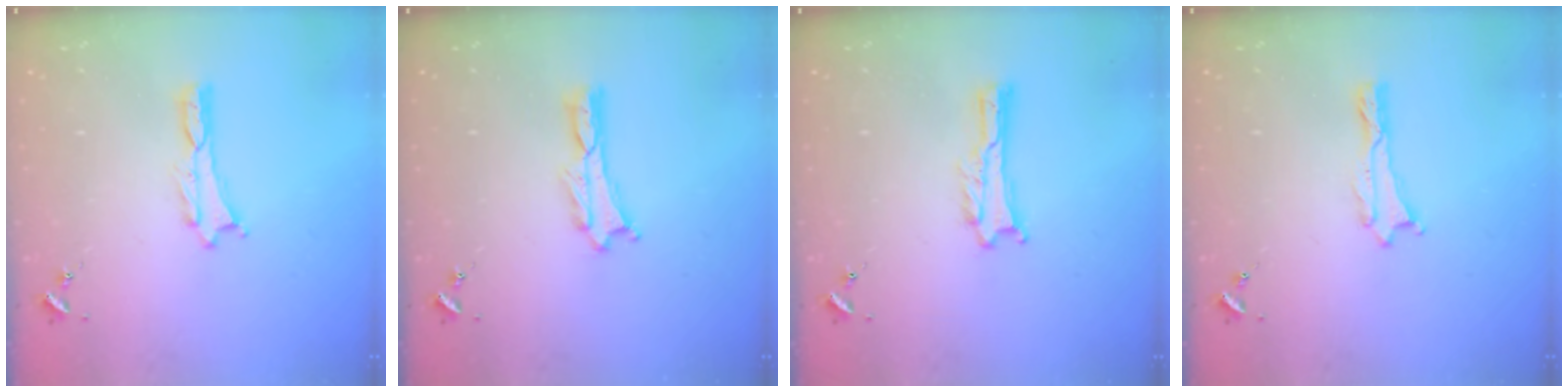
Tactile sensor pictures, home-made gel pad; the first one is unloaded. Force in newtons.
{"total": 0.0}
{"total": 0.0}
{"total": 0.0}